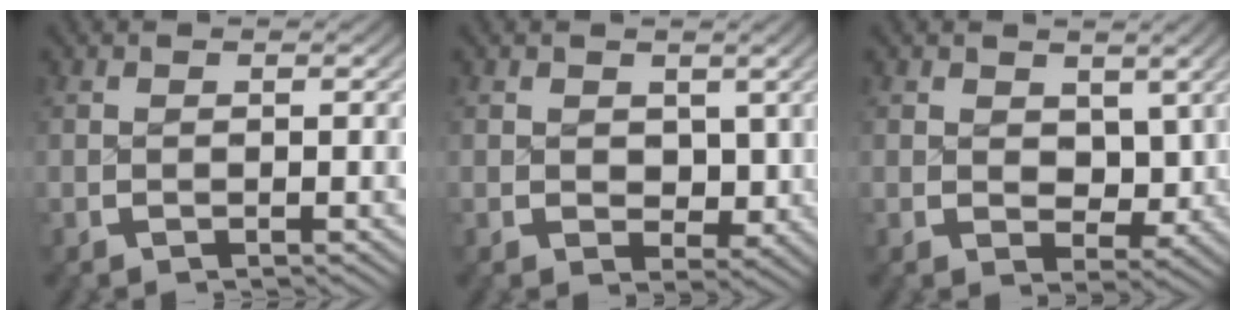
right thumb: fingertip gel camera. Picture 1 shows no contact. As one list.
[{"total": 3.0, "force": [0.9, 2.2, 1.7], "torque": [-0.029, -0.024, 0.029]}, {"total": 3.5, "force": [1.2, 2.5, 2.2], "torque": [-0.036, -0.024, 0.033]}]